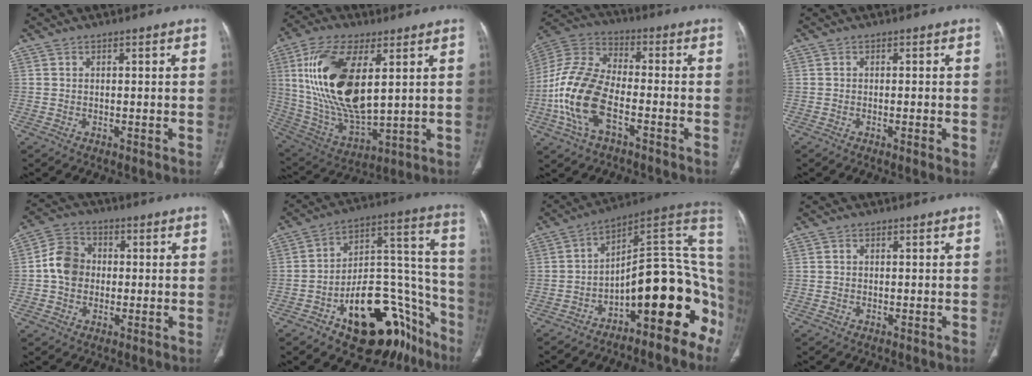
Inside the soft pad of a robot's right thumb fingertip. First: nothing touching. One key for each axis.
{"total": 22.1, "fx": 5.3, "fy": 10.1, "fz": 19.0, "tx": -0.376, "ty": -0.025, "tz": 0.106}
{"total": 16.2, "fx": -5.2, "fy": 8.2, "fz": 12.9, "tx": -0.281, "ty": 0.029, "tz": -0.104}
{"total": 2.2, "fx": -0.5, "fy": 0.3, "fz": 2.1, "tx": -0.037, "ty": -0.006, "tz": -0.008}
{"total": 8.0, "fx": -0.1, "fy": 6.8, "fz": 4.4, "tx": -0.065, "ty": 0.021, "tz": -0.013}
{"total": 28.5, "fx": -15.0, "fy": 14.4, "fz": 19.5, "tx": -0.181, "ty": 0.119, "tz": -0.212}
{"total": 18.7, "fx": -8.0, "fy": 7.2, "fz": 15.3, "tx": -0.140, "ty": 0.118, "tz": -0.109}
{"total": 0.0}